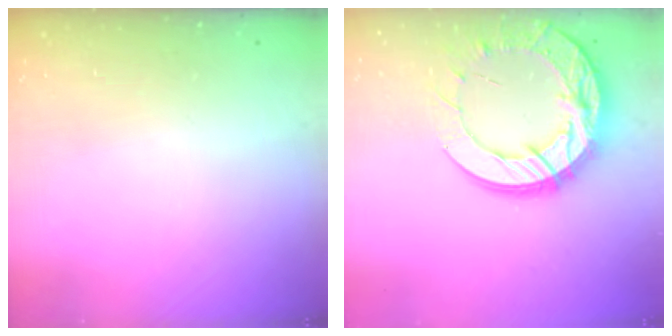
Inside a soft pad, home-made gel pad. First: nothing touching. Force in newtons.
{"total": 21.2, "press": 21.1, "slide": 2.1}